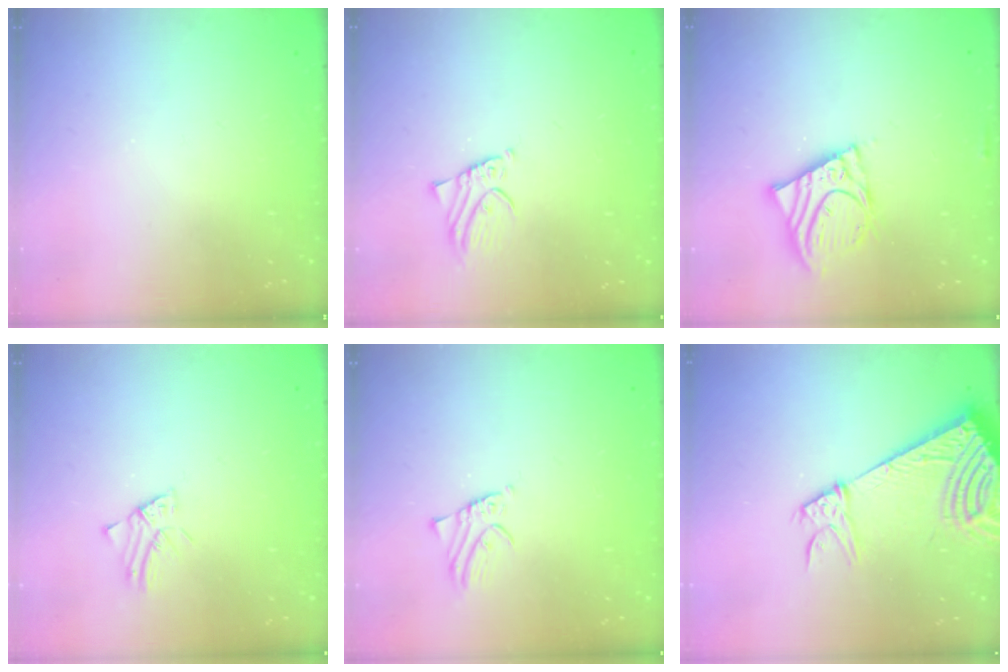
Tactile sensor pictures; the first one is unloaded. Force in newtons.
{"total": 2.5, "press": 2.5, "slide": 0.1}
{"total": 10.6, "press": 10.5, "slide": 1.6}
{"total": 1.2, "press": 1.2, "slide": 0.0}
{"total": 1.5, "press": 1.5, "slide": 0.0}
{"total": 15.2, "press": 15.0, "slide": 2.6}